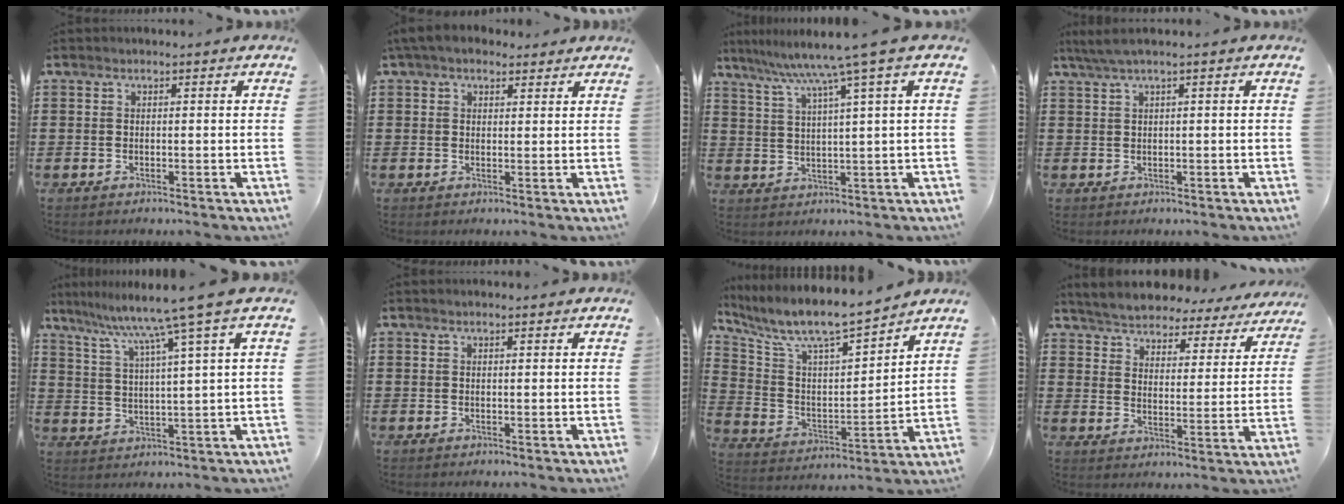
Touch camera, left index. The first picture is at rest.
{"total": 4.0, "force": [3.1, 2.0, 1.5], "torque": [-0.040, 0.002, 0.058]}
{"total": 6.5, "force": [3.7, -0.9, 5.3], "torque": [-0.113, -0.016, 0.058]}
{"total": 1.9, "force": [0.7, -0.1, 1.8], "torque": [-0.032, -0.002, 0.012]}
{"total": 8.9, "force": [6.2, -2.1, 5.9], "torque": [-0.137, -0.033, 0.095]}
{"total": 0.5, "force": [0.4, 0.0, 0.3], "torque": [-0.007, 0.000, 0.009]}
{"total": 7.7, "force": [6.7, 1.1, 3.5], "torque": [-0.100, -0.052, 0.108]}
{"total": 4.8, "force": [4.8, 0.0, 0.1], "torque": [-0.032, -0.040, 0.080]}